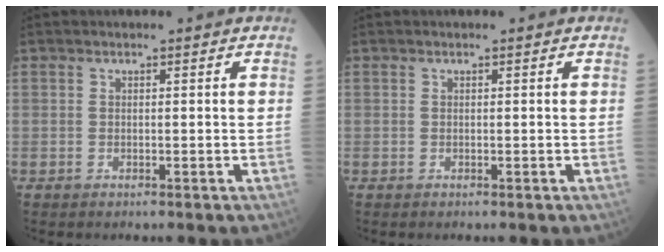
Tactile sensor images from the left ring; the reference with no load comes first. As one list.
[{"total": 0.0}]